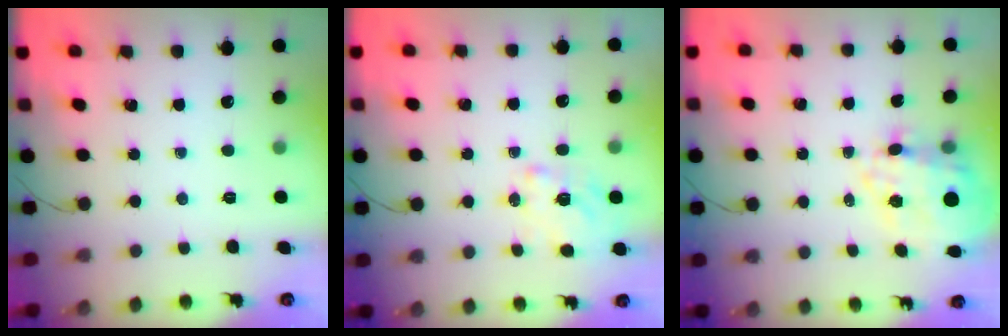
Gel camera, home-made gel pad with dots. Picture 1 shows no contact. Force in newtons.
{"total": 2.3, "press": 2.3, "slide": 0.4}
{"total": 13.5, "press": 13.0, "slide": 3.4}